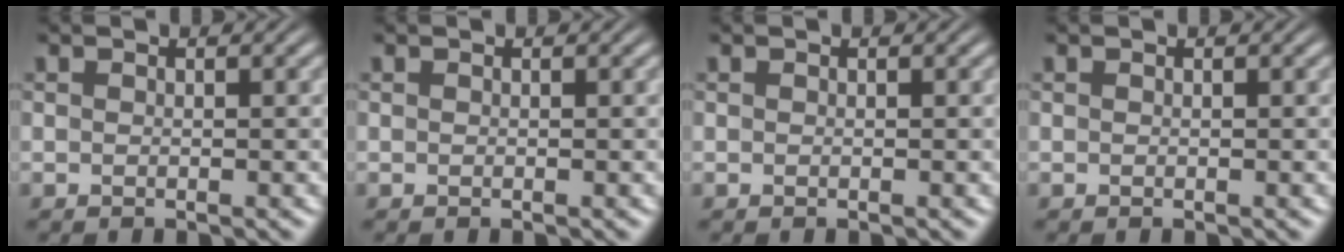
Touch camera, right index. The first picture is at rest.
{"total": 0.0}
{"total": 0.0}
{"total": 0.0}